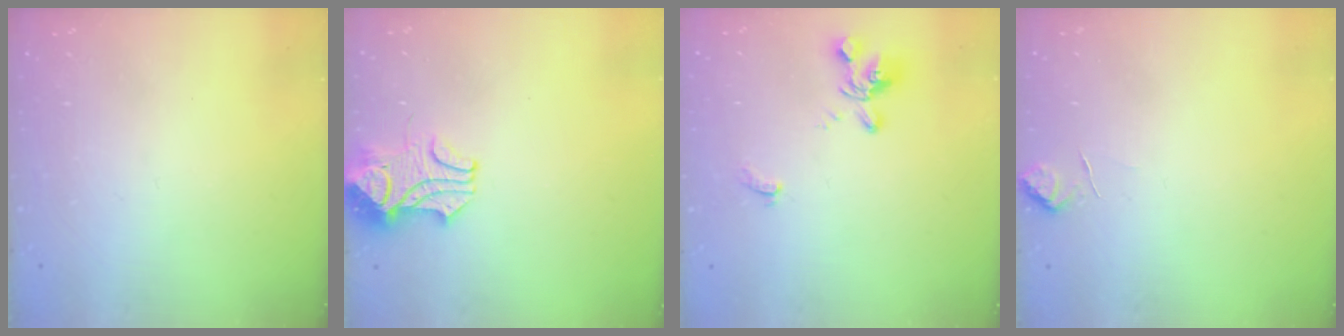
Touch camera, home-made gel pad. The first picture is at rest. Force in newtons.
{"total": 2.4, "press": 2.2, "slide": 1.0}
{"total": 4.8, "press": 4.7, "slide": 1.0}
{"total": 1.6, "press": 1.2, "slide": 0.9}